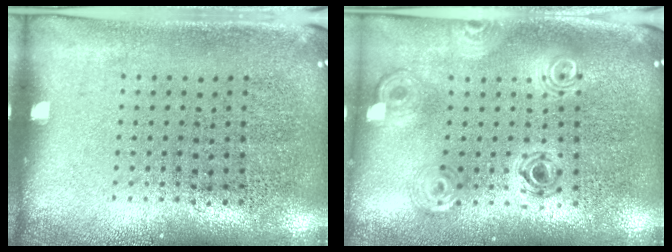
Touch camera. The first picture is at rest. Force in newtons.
{"total": 0.9, "press": 0.9, "slide": 0.2}